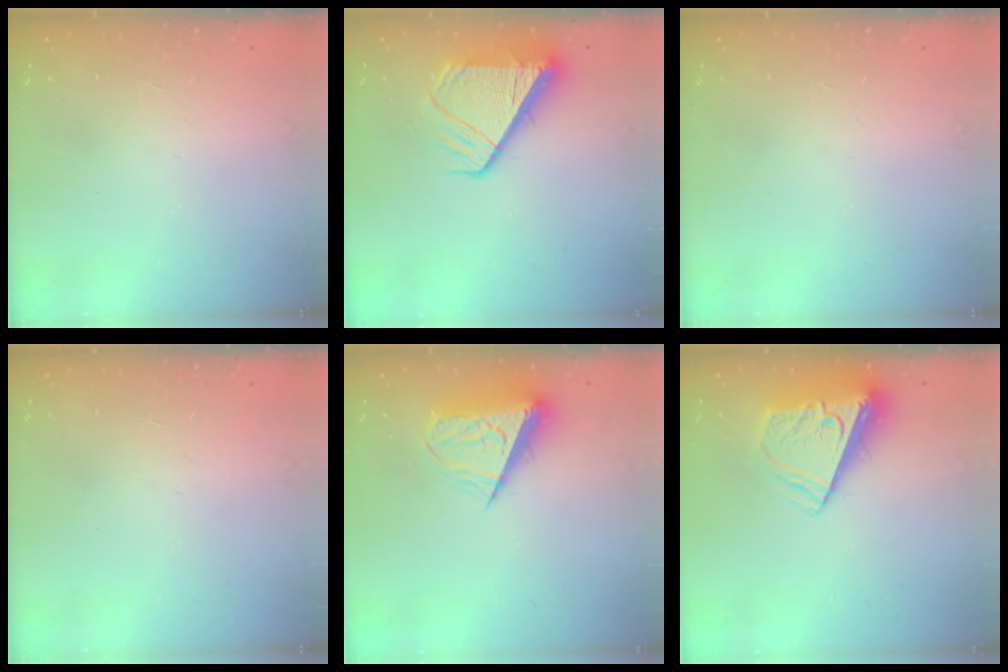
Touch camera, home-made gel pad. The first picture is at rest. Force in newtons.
{"total": 10.9, "press": 10.8, "slide": 1.2}
{"total": 0.0}
{"total": 0.0}
{"total": 10.3, "press": 10.3, "slide": 0.8}
{"total": 9.9, "press": 9.9, "slide": 1.3}